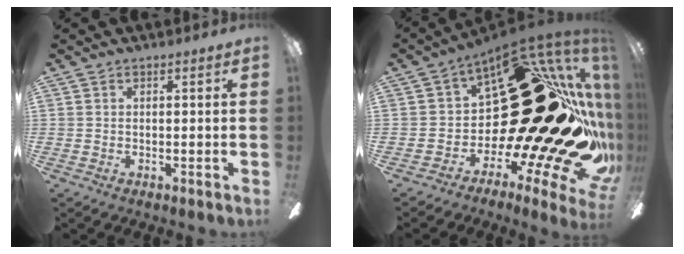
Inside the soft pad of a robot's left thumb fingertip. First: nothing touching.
{"total": 37.9, "force": [5.0, 16.5, 33.7], "torque": [-0.414, -0.127, 0.157]}